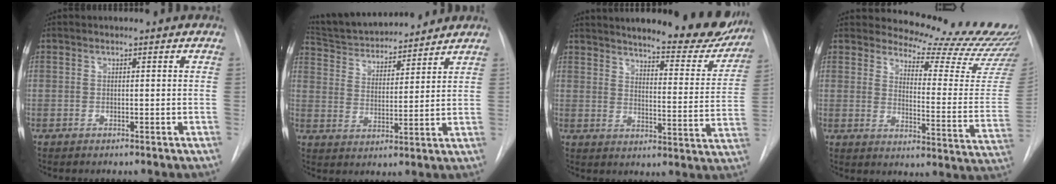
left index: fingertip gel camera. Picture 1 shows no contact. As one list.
[{"total": 14.8, "force": [13.7, 2.9, 4.7], "torque": [-0.078, 0.015, 0.229]}, {"total": 22.4, "force": [19.7, 4.5, 9.7], "torque": [-0.133, -0.052, 0.235]}, {"total": 18.4, "force": [17.7, 0.8, 5.0], "torque": [-0.065, -0.144, 0.195]}]